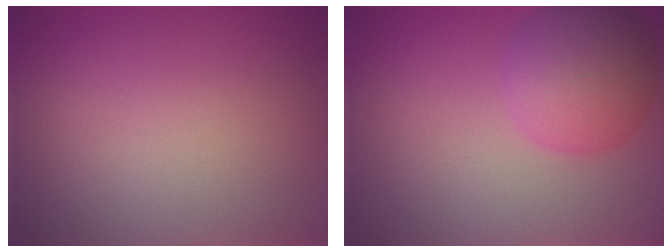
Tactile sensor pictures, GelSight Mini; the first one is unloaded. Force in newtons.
{"total": 5.6, "press": 5.6, "slide": 0.2}